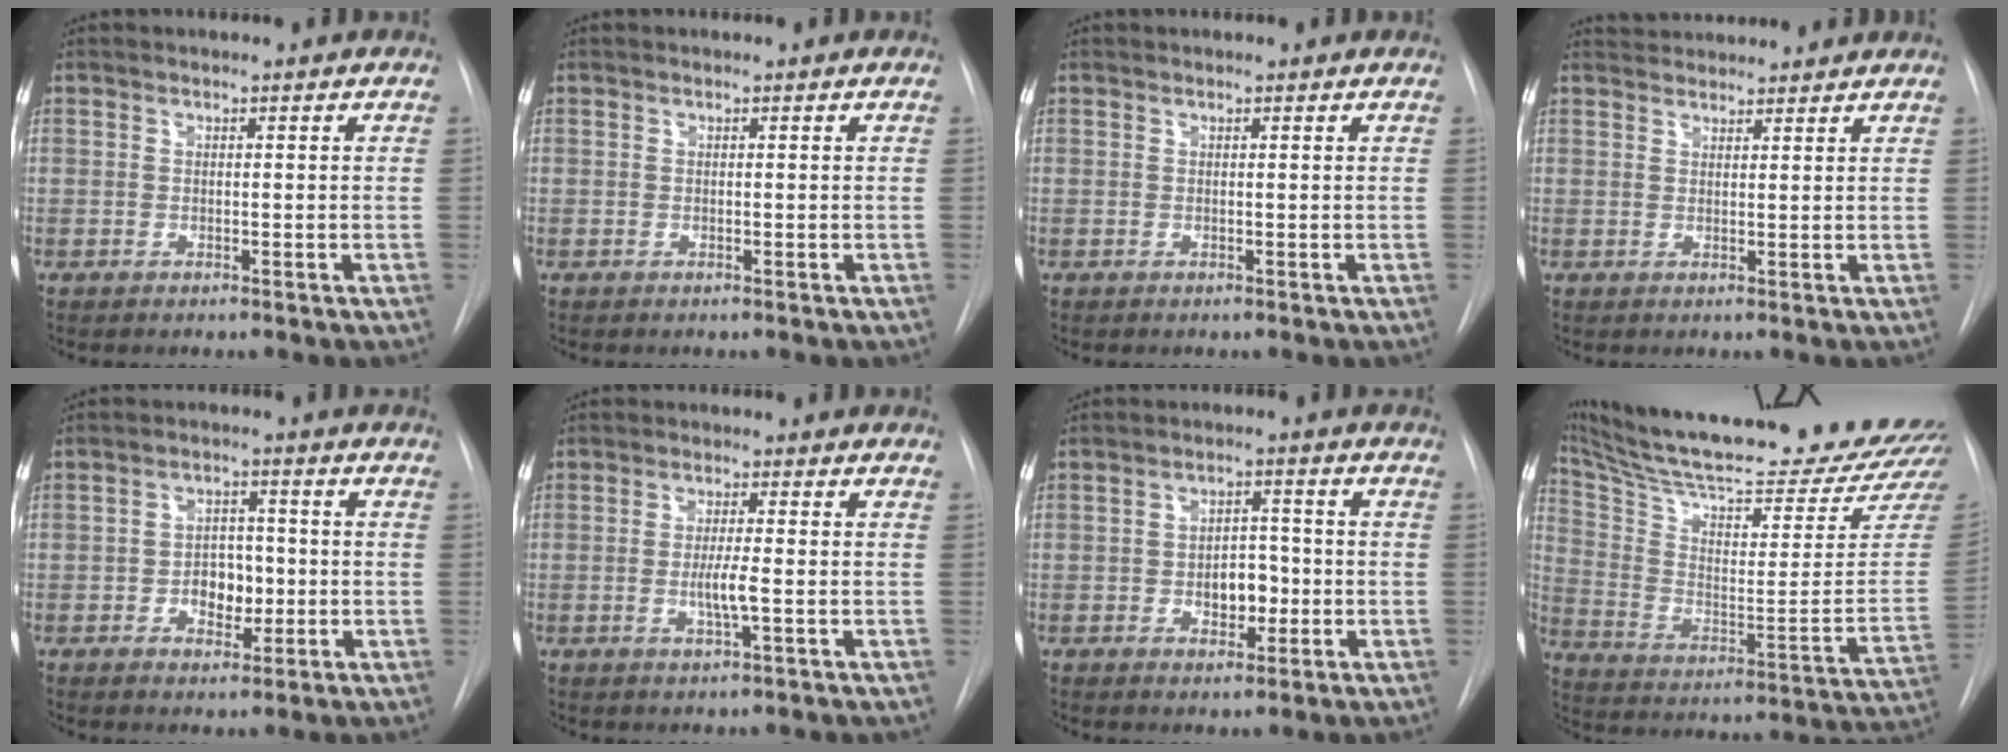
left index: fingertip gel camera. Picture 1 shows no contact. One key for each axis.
{"total": 0.0}
{"total": 0.7, "fx": 0.7, "fy": 0.1, "fz": 0.2, "tx": -0.007, "ty": 0.006, "tz": 0.008}
{"total": 6.9, "fx": 6.8, "fy": 0.9, "fz": 1.1, "tx": -0.016, "ty": 0.033, "tz": 0.090}
{"total": 5.0, "fx": -1.0, "fy": 3.4, "fz": 3.6, "tx": -0.053, "ty": 0.008, "tz": -0.012}
{"total": 3.6, "fx": -0.7, "fy": 0.1, "fz": 3.5, "tx": -0.068, "ty": -0.006, "tz": -0.012}
{"total": 5.0, "fx": -1.1, "fy": 3.1, "fz": 3.8, "tx": -0.052, "ty": 0.010, "tz": -0.011}
{"total": 30.9, "fx": 28.2, "fy": 0.3, "fz": 12.6, "tx": -0.216, "ty": -0.113, "tz": 0.396}